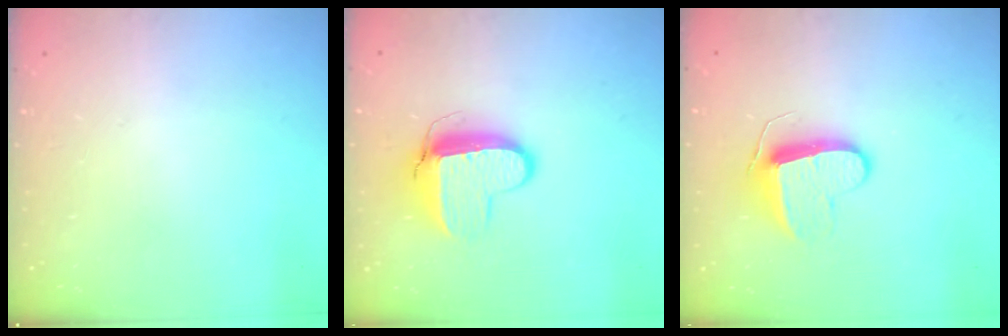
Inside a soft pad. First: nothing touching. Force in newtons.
{"total": 9.9, "press": 9.9, "slide": 0.9}
{"total": 9.7, "press": 9.7, "slide": 0.2}